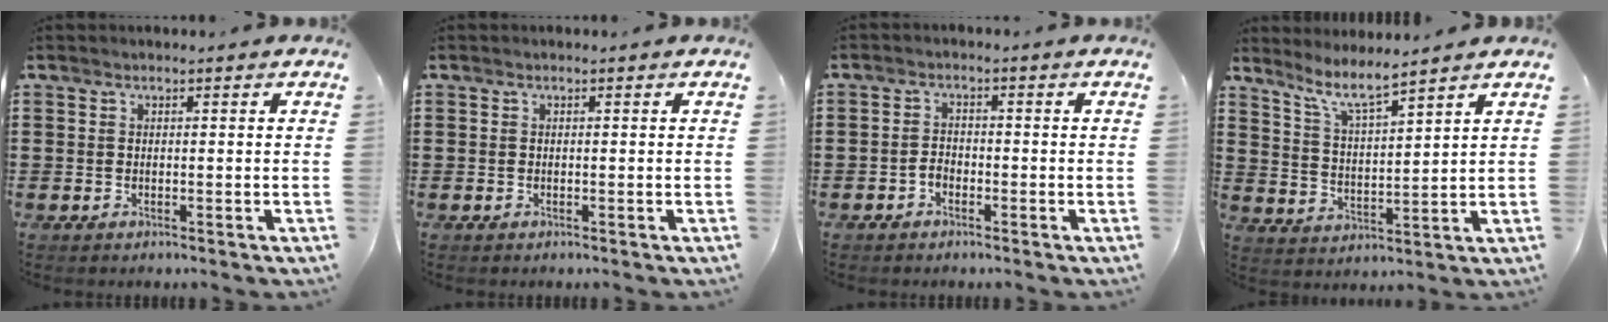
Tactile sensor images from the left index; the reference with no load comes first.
{"total": 0.0}
{"total": 1.7, "force": [-0.9, 1.1, 1.0], "torque": [-0.030, 0.002, -0.022]}
{"total": 6.1, "force": [5.3, 0.5, 3.1], "torque": [-0.079, -0.023, 0.092]}